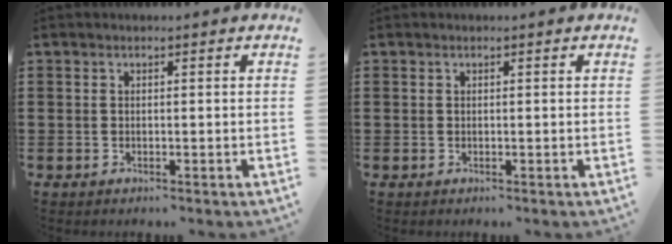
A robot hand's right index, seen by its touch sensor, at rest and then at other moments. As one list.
[{"total": 0.0}]